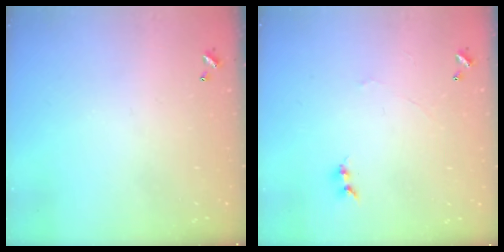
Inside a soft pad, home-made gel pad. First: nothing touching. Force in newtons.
{"total": 0.0}